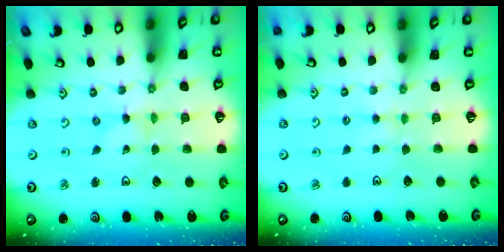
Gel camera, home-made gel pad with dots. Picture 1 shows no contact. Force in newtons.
{"total": 2.2, "press": 2.2, "slide": 0.4}